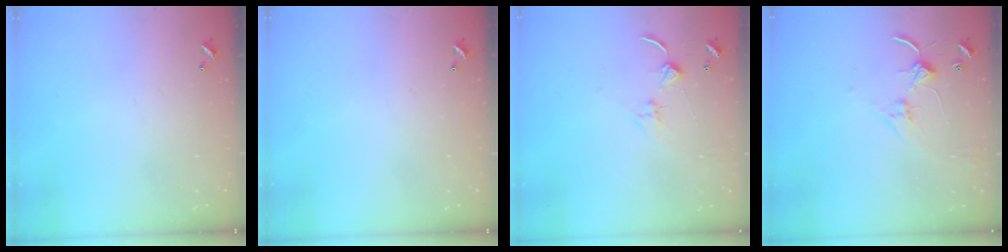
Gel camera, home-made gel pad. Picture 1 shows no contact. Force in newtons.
{"total": 0.0}
{"total": 2.4, "press": 2.3, "slide": 0.4}
{"total": 2.8, "press": 2.8, "slide": 0.4}